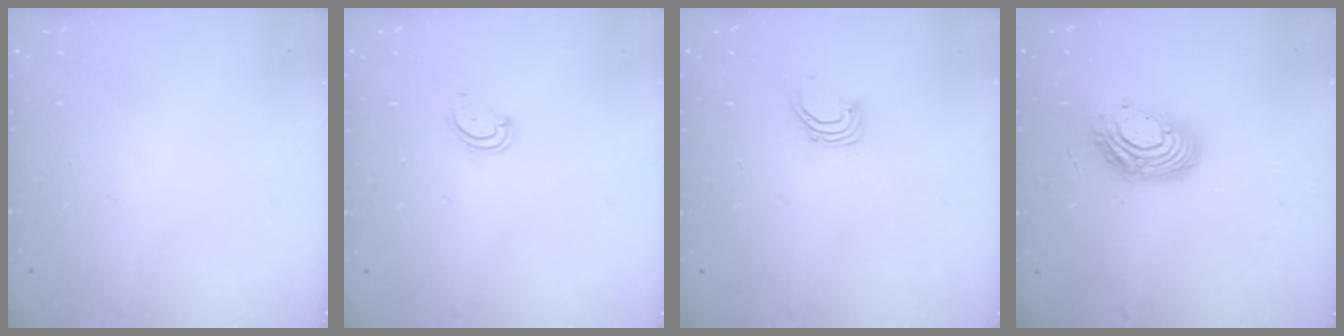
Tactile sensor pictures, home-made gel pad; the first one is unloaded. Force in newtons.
{"total": 3.1, "press": 3.1, "slide": 0.3}
{"total": 2.7, "press": 2.7, "slide": 0.2}
{"total": 12.3, "press": 12.3, "slide": 1.0}